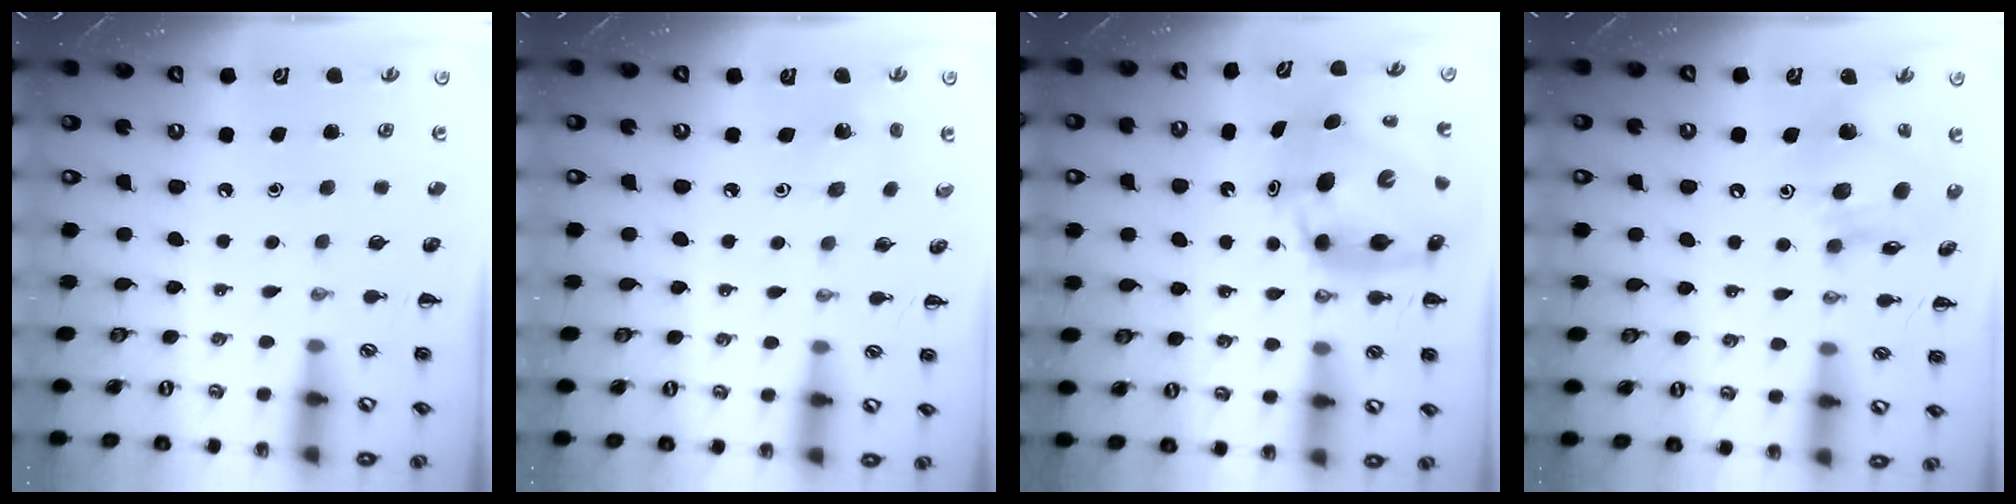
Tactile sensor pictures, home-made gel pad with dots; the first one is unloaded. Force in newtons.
{"total": 1.5, "press": 1.4, "slide": 0.5}
{"total": 13.5, "press": 13.1, "slide": 3.5}
{"total": 14.8, "press": 14.5, "slide": 2.7}